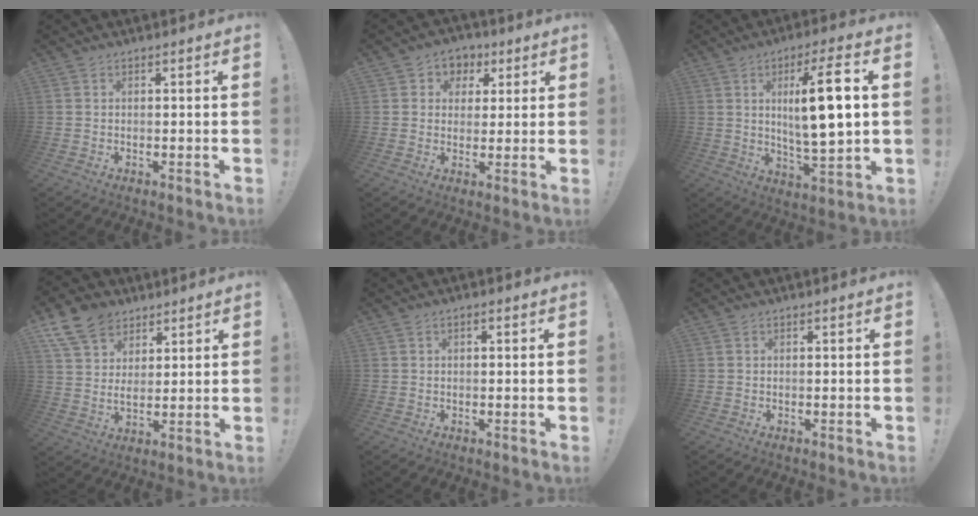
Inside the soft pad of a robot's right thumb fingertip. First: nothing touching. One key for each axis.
{"total": 5.8, "fx": 0.9, "fy": 5.6, "fz": 1.3, "tx": -0.006, "ty": -0.004, "tz": 0.020}
{"total": 14.5, "fx": 2.9, "fy": 2.8, "fz": 14.0, "tx": -0.230, "ty": -0.006, "tz": 0.034}
{"total": 11.2, "fx": 7.4, "fy": 7.3, "fz": 4.3, "tx": -0.081, "ty": -0.039, "tz": 0.147}
{"total": 0.5, "fx": -0.2, "fy": 0.3, "fz": 0.4, "tx": -0.013, "ty": 0.006, "tz": -0.004}
{"total": 0.0}